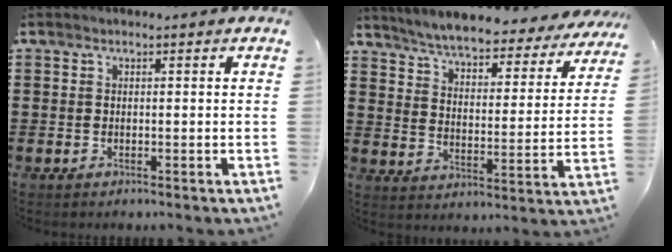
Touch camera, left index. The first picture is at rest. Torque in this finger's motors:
{"motor_torque": [2.14, 0.00, 0.62, 0.11]}